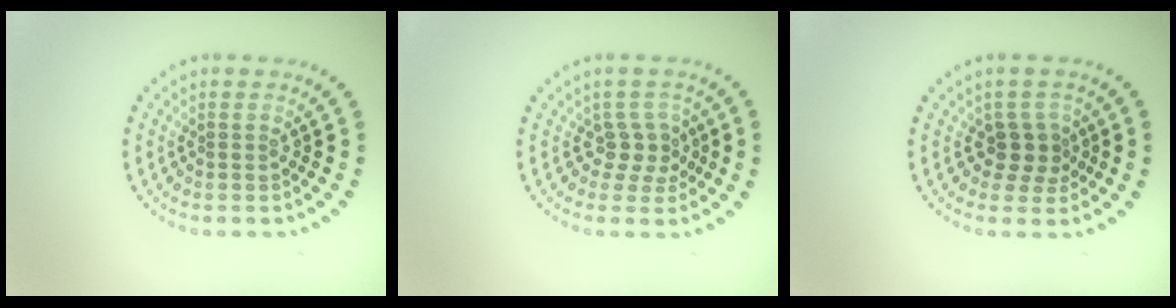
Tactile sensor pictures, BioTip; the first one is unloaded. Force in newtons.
{"total": 2.0, "press": 1.5, "slide": 1.4}
{"total": 2.3, "press": 1.9, "slide": 1.4}